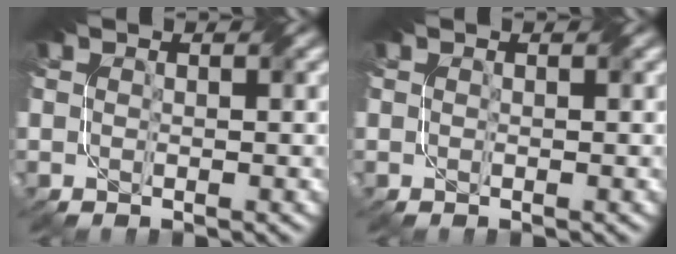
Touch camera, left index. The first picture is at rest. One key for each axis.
{"total": 0.0}